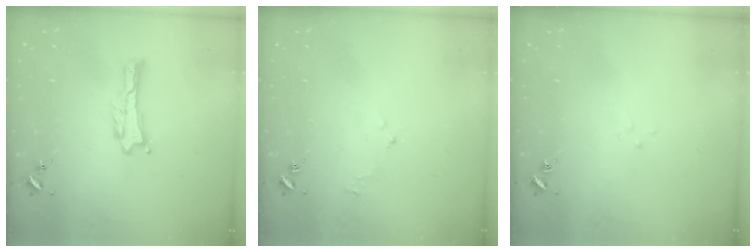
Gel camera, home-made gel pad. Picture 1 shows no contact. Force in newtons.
{"total": 1.6, "press": 1.5, "slide": 0.3}
{"total": 1.8, "press": 1.8, "slide": 0.1}